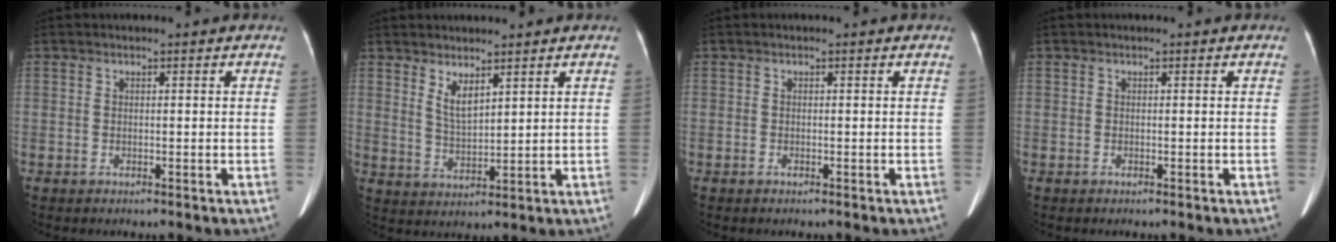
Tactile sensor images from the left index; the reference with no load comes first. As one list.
[{"total": 3.7, "force": [2.6, 0.9, 2.5], "torque": [-0.055, -0.011, 0.059]}, {"total": 0.0}, {"total": 0.0}]